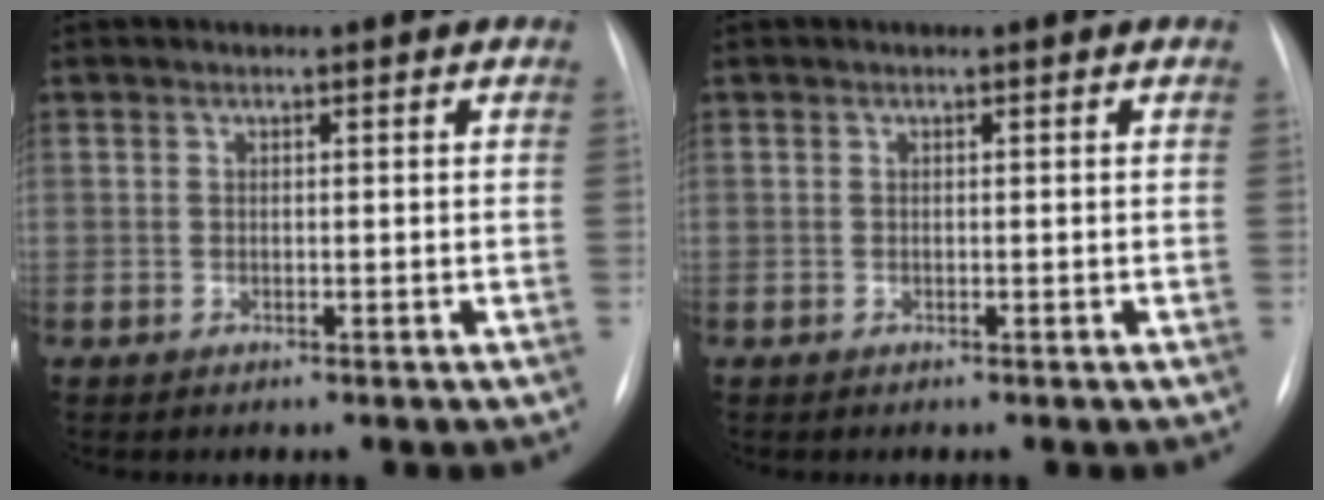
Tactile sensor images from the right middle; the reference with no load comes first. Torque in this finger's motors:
{"motor_torque": [-0.11, 0.01, -0.02, 0.00]}